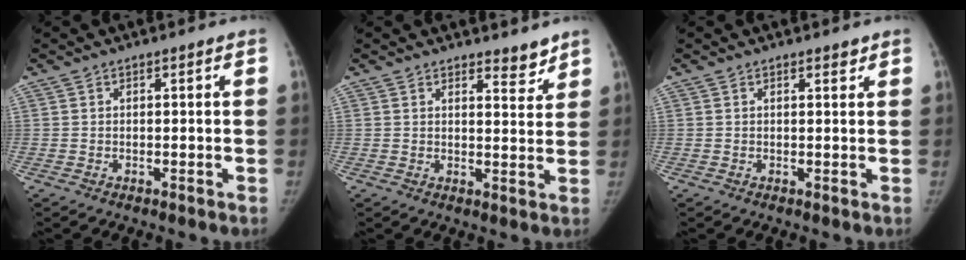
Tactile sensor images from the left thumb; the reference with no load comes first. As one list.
[{"total": 3.6, "force": [3.2, 1.3, 1.3], "torque": [0.001, -0.026, 0.045]}, {"total": 1.1, "force": [0.9, 0.4, 0.5], "torque": [-0.004, -0.007, 0.013]}]